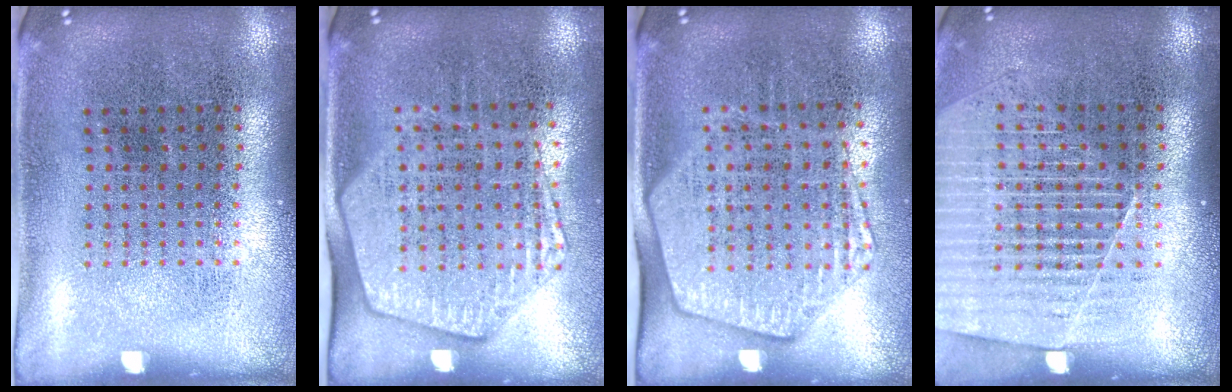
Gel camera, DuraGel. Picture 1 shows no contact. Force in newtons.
{"total": 1.9, "press": 1.7, "slide": 0.9}
{"total": 1.9, "press": 1.7, "slide": 0.9}
{"total": 1.3, "press": 1.3, "slide": 0.3}